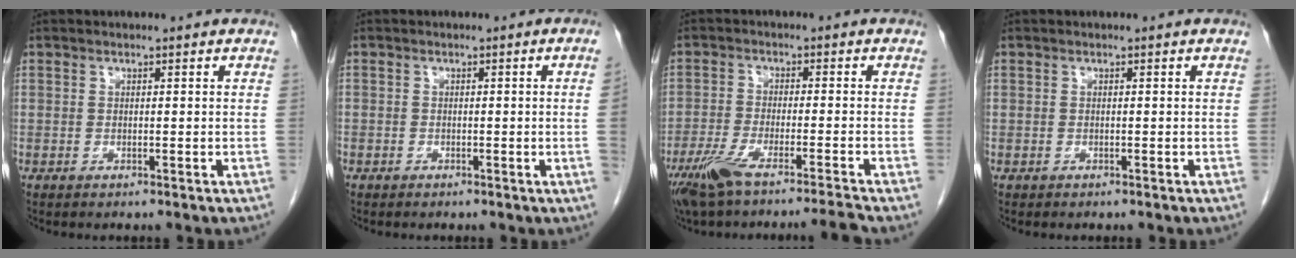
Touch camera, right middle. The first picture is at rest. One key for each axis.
{"total": 1.3, "fx": -0.3, "fy": -0.4, "fz": 1.2, "tx": -0.017, "ty": -0.001, "tz": -0.006}
{"total": 9.5, "fx": -7.7, "fy": -1.0, "fz": 5.5, "tx": -0.096, "ty": -0.021, "tz": -0.131}
{"total": 0.0}